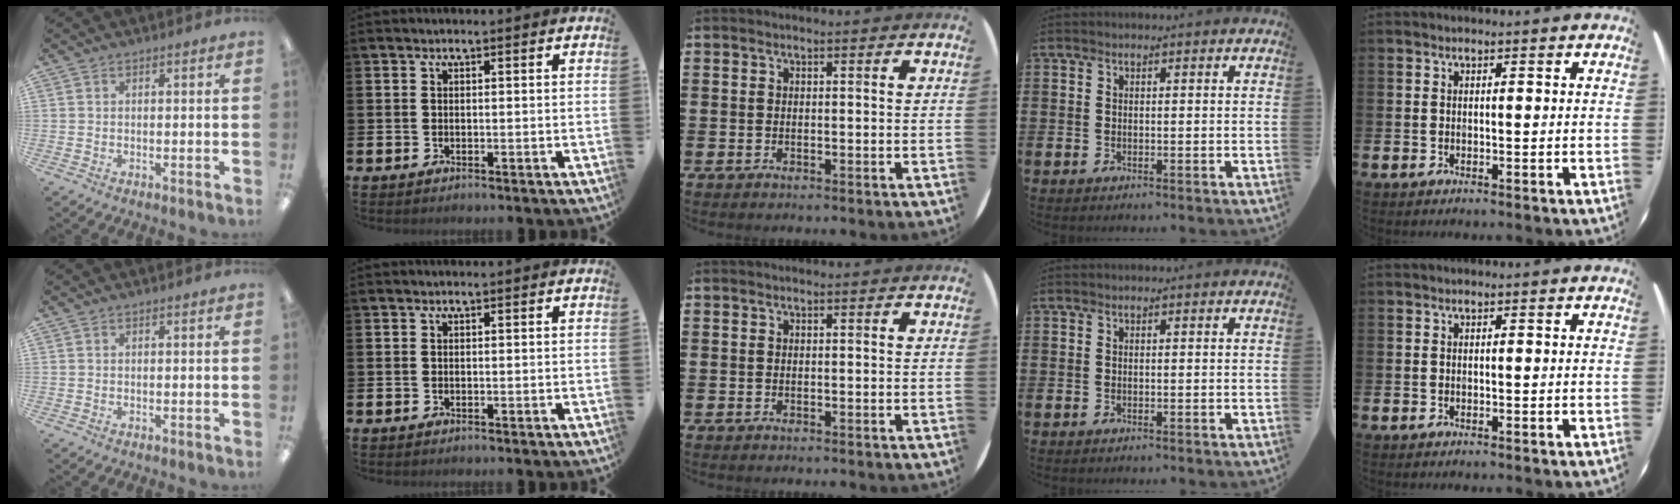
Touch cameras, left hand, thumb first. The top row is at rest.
{}